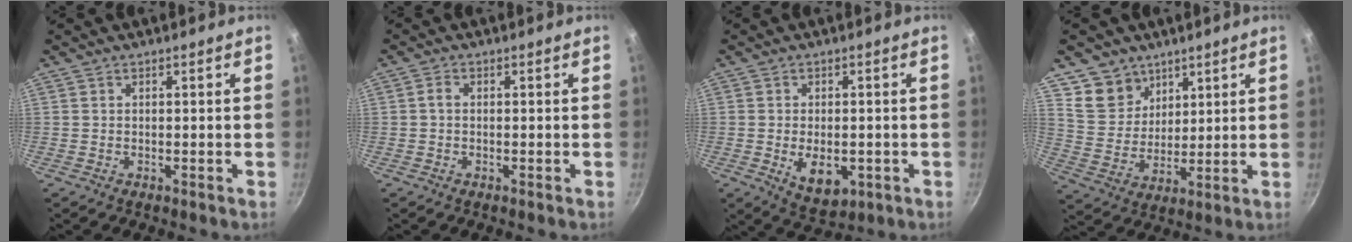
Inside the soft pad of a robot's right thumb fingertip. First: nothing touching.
{"total": 1.3, "force": [-0.1, 0.9, 0.9], "torque": [-0.016, 0.007, -0.003]}
{"total": 7.6, "force": [-1.8, 4.6, 5.8], "torque": [-0.074, -0.006, -0.013]}
{"total": 9.3, "force": [6.1, 6.8, 1.7], "torque": [0.001, -0.035, 0.122]}